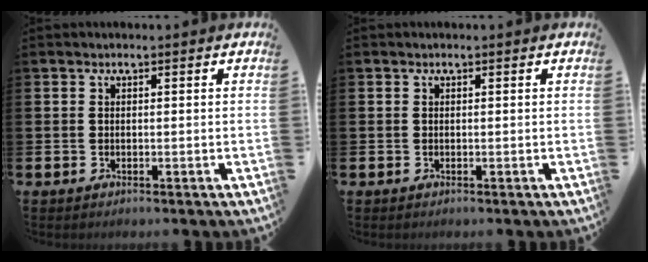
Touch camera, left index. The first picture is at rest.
{"total": 0.0}